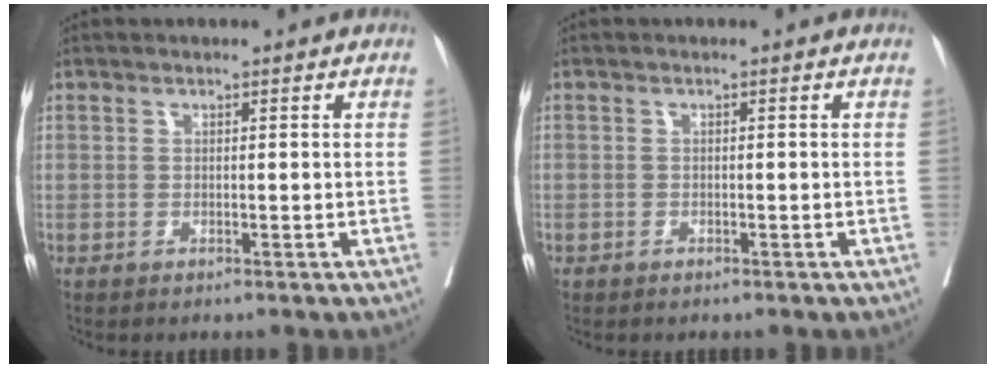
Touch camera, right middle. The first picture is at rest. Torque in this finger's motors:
{"motor_torque": [0.79, -0.88, -0.25, -0.21]}